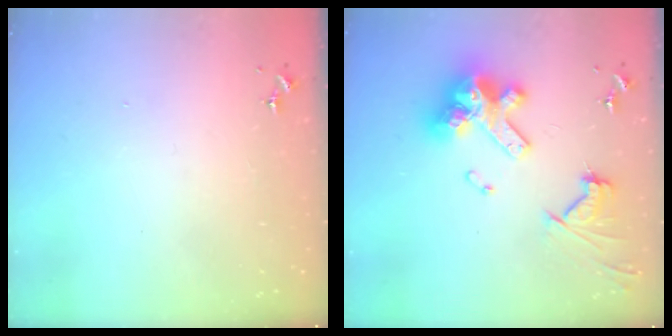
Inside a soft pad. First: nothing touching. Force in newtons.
{"total": 20.0, "press": 19.8, "slide": 2.4}